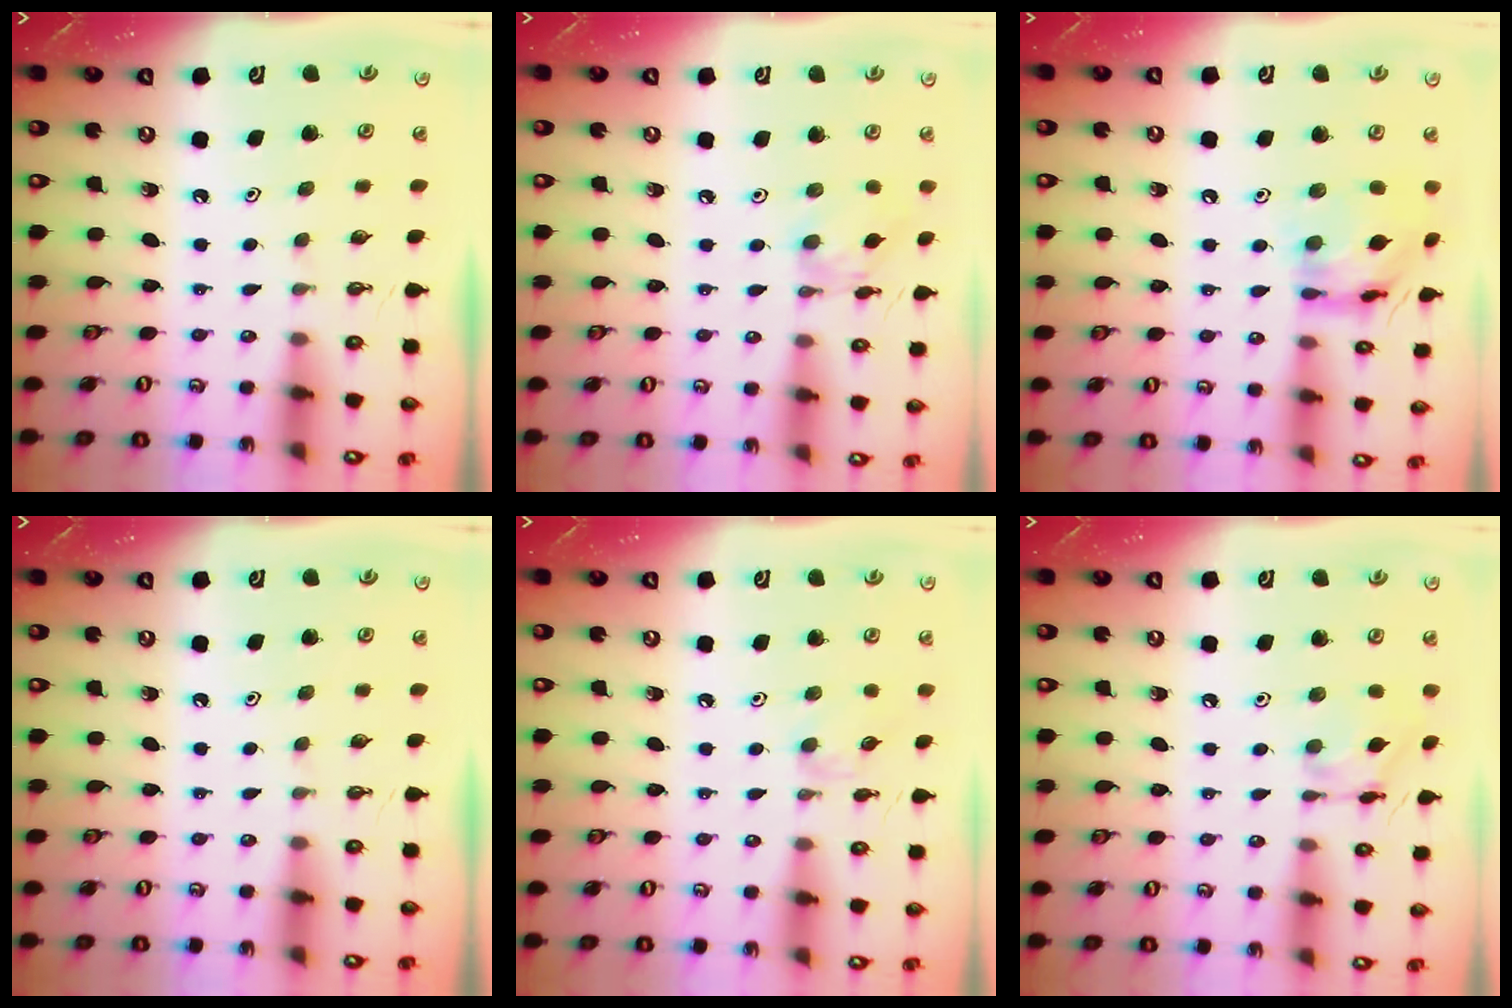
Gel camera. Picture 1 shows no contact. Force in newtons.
{"total": 3.9, "press": 3.9, "slide": 0.3}
{"total": 13.8, "press": 13.7, "slide": 1.1}
{"total": 0.0}
{"total": 4.1, "press": 4.1, "slide": 0.5}
{"total": 10.3, "press": 10.3, "slide": 0.6}